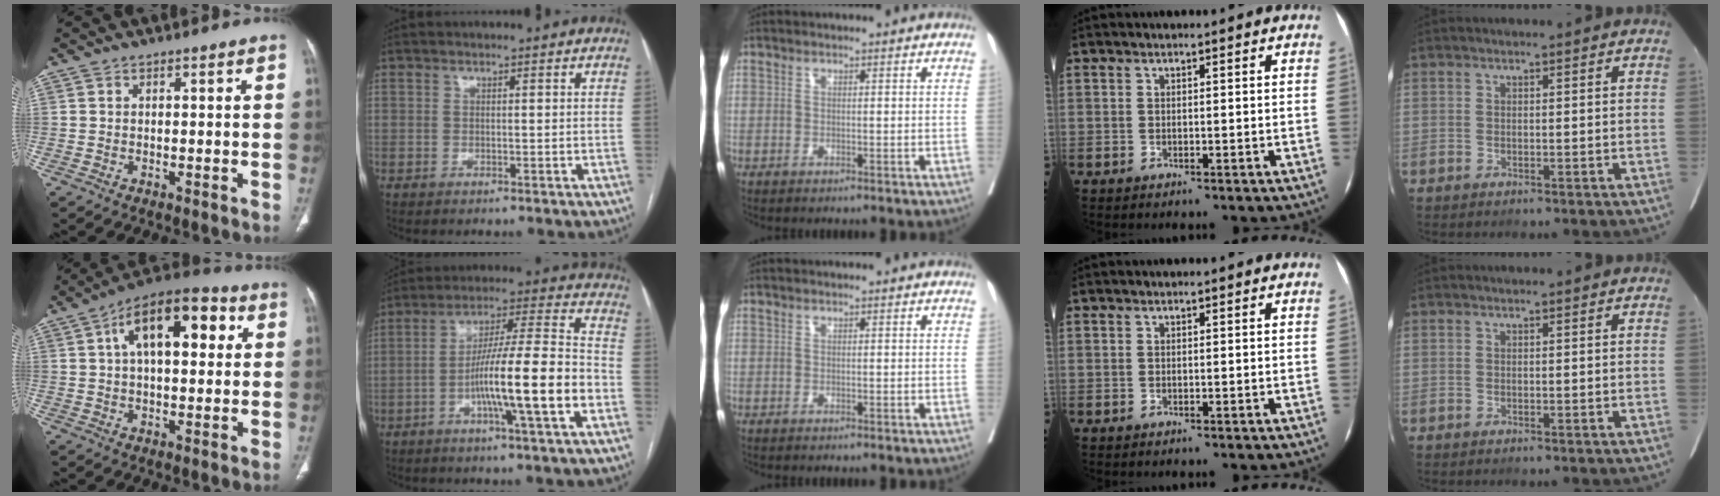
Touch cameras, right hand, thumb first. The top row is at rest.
{"thumb": {"total": 17.1, "force": [4.9, 8.3, 14.1], "torque": [-0.194, 0.024, 0.068]}, "index": {"total": 15.8, "force": [-4.9, 0.1, 15.0], "torque": [-0.252, 0.006, -0.083]}}